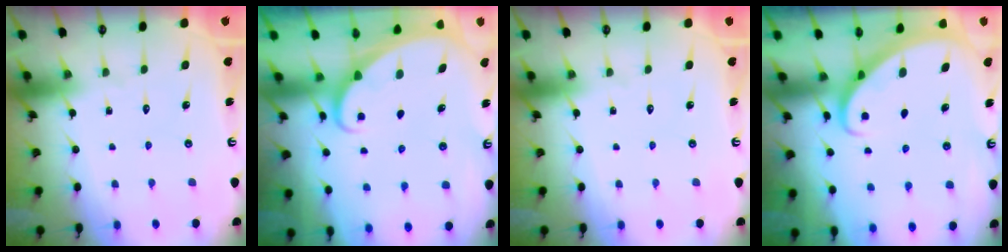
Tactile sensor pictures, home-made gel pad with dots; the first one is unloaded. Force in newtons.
{"total": 1.6, "press": 1.6, "slide": 0.0}
{"total": 0.0}
{"total": 2.7, "press": 2.7, "slide": 0.2}